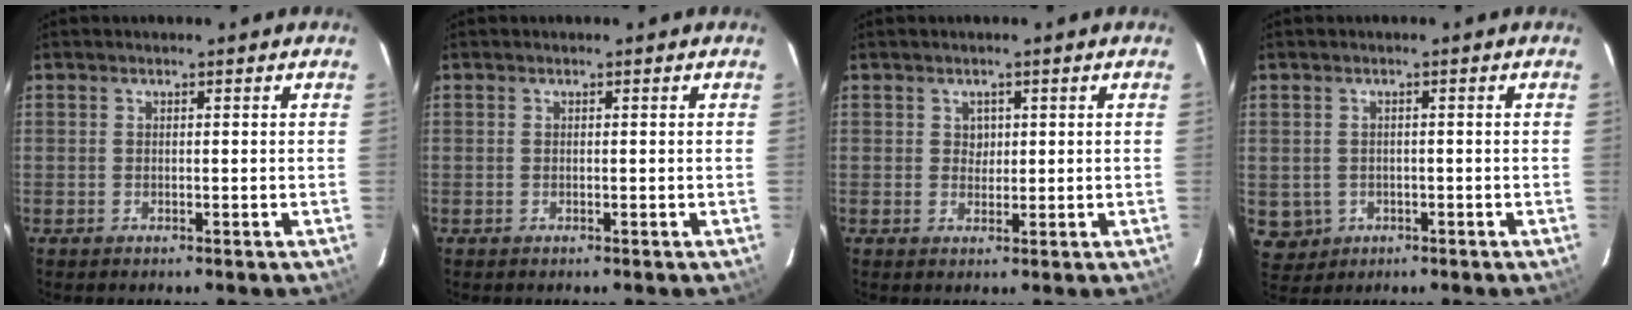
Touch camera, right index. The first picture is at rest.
{"total": 0.0}
{"total": 1.7, "force": [0.6, 1.5, 0.3], "torque": [-0.001, 0.005, 0.010]}
{"total": 4.5, "force": [-0.8, 4.3, 0.8], "torque": [-0.025, 0.002, 0.003]}